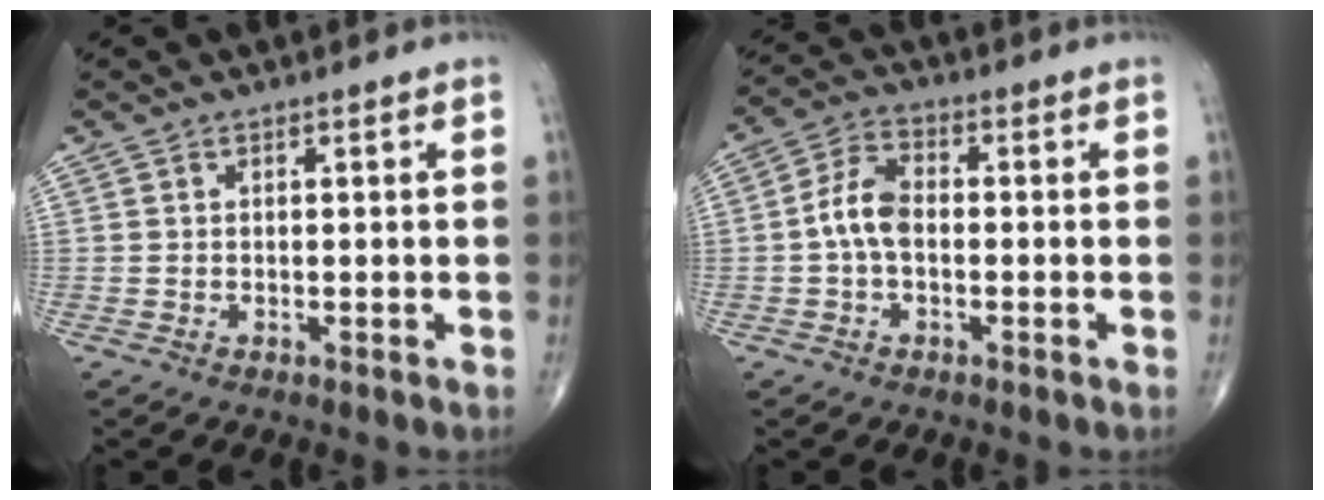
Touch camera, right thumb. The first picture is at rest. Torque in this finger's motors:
{"motor_torque": [0.80, 0.86, 1.10, 0.07, 0.05]}